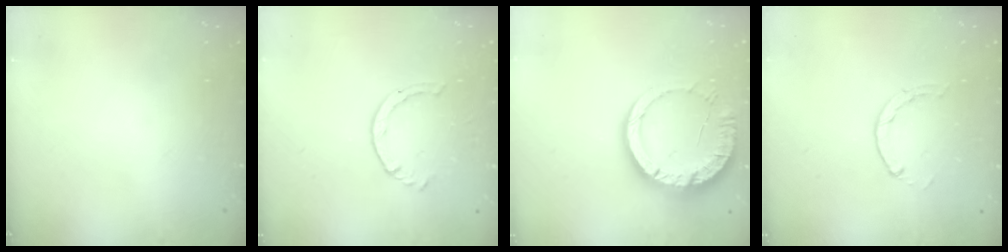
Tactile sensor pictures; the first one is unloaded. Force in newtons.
{"total": 3.0, "press": 2.9, "slide": 0.3}
{"total": 14.4, "press": 14.3, "slide": 1.4}
{"total": 0.6, "press": 0.6, "slide": 0.2}